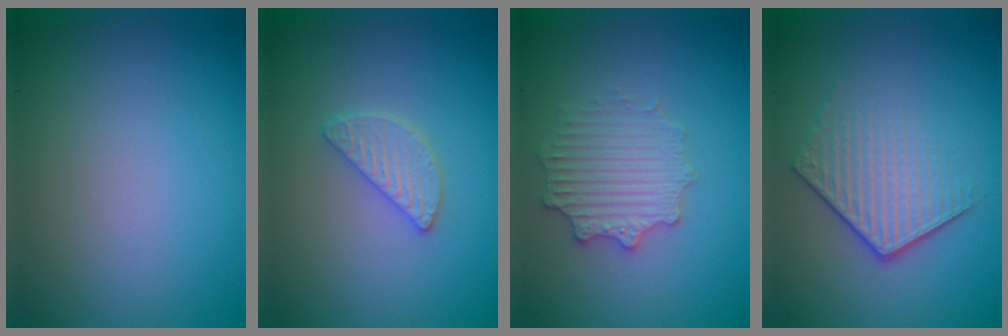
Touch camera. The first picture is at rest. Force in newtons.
{"total": 2.4, "press": 2.3, "slide": 0.3}
{"total": 2.9, "press": 2.9, "slide": 0.6}
{"total": 4.2, "press": 3.1, "slide": 2.9}